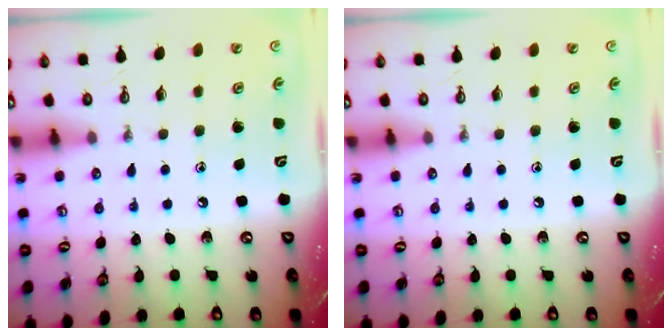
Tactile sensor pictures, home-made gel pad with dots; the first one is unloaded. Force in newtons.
{"total": 0.0}